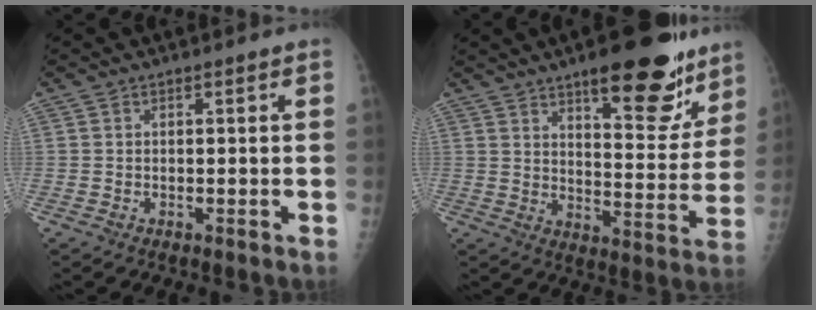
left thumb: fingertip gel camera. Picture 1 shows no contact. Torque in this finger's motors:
{"motor_torque": [3.08, 1.93, 1.05, -1.13, 0.14]}